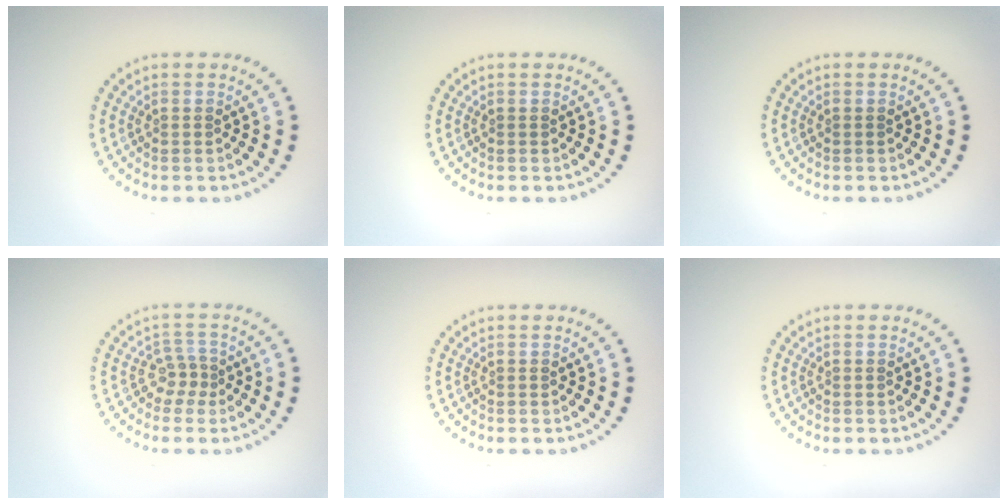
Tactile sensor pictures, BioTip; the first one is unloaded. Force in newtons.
{"total": 0.0}
{"total": 0.0}
{"total": 2.0, "press": 1.3, "slide": 1.4}
{"total": 0.0}
{"total": 0.0}